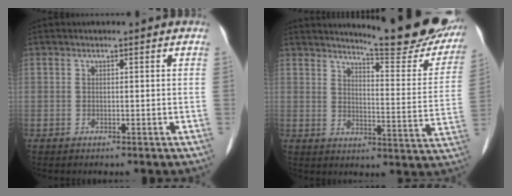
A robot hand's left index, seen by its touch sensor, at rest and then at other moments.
{"total": 16.9, "force": [15.3, 2.0, 7.0], "torque": [-0.085, -0.064, 0.180]}